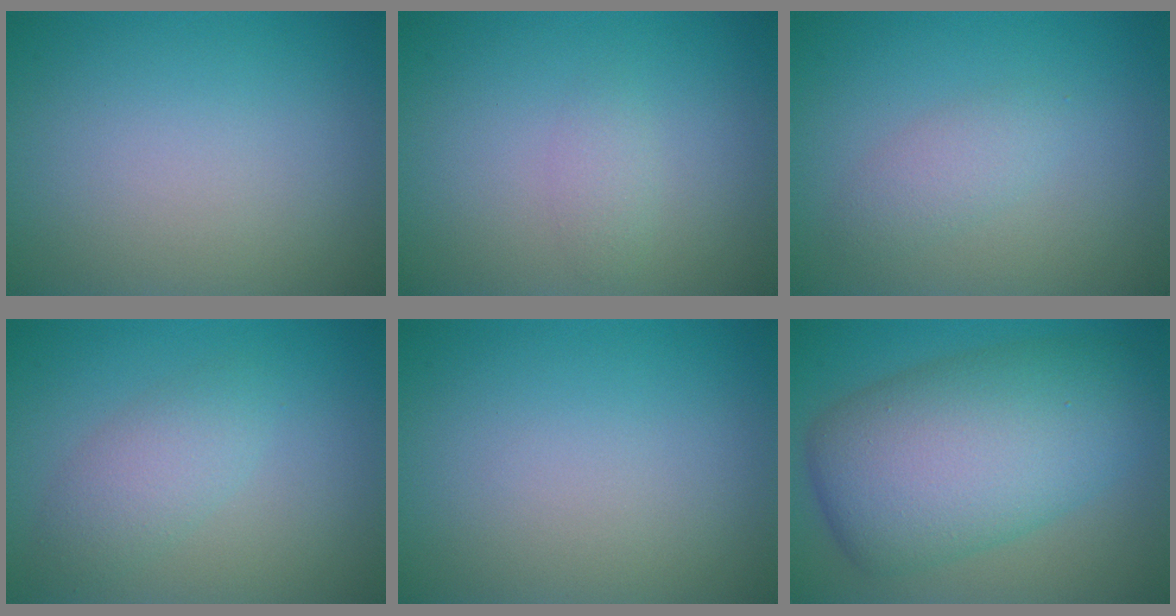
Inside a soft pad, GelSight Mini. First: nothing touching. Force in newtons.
{"total": 1.1, "press": 1.1, "slide": 0.0}
{"total": 1.7, "press": 1.7, "slide": 0.1}
{"total": 2.8, "press": 2.8, "slide": 0.2}
{"total": 0.0}
{"total": 10.8, "press": 10.8, "slide": 0.4}